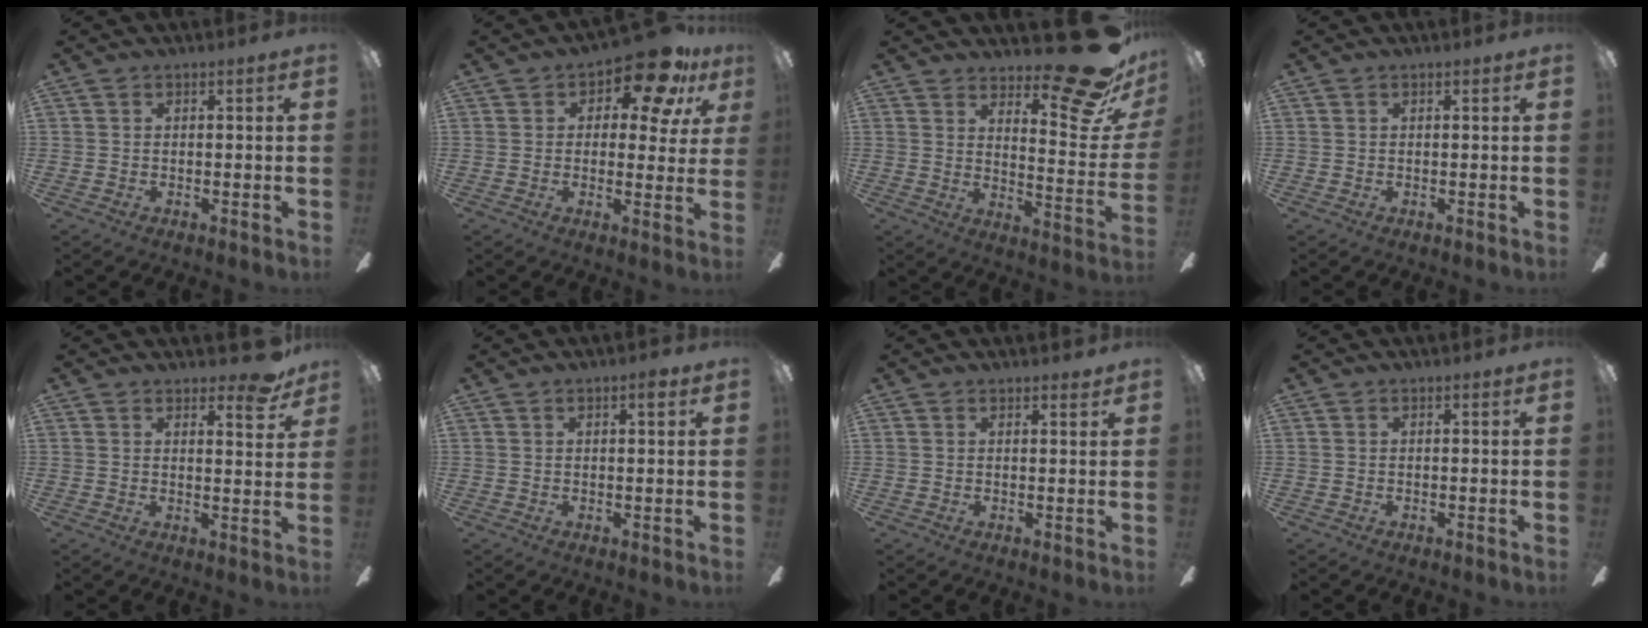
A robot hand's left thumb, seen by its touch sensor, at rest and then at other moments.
{"total": 12.9, "force": [7.7, 6.0, 8.5], "torque": [-0.101, -0.042, 0.127]}
{"total": 20.7, "force": [14.5, 6.1, 13.5], "torque": [-0.169, -0.101, 0.233]}
{"total": 0.0}
{"total": 7.1, "force": [5.3, 2.0, 4.1], "torque": [-0.054, -0.027, 0.089]}
{"total": 2.4, "force": [1.3, 0.5, 1.9], "torque": [-0.024, -0.002, 0.018]}
{"total": 1.5, "force": [1.3, 0.2, 0.6], "torque": [0.002, -0.008, 0.021]}
{"total": 0.0}